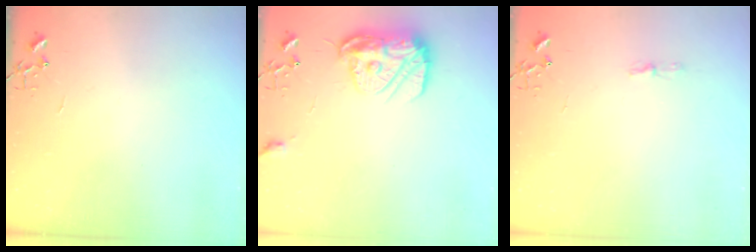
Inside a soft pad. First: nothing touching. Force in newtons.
{"total": 13.0, "press": 13.0, "slide": 1.3}
{"total": 3.2, "press": 3.2, "slide": 0.5}